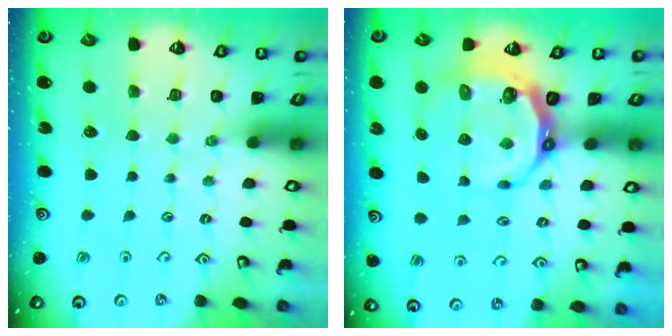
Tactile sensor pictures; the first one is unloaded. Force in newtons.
{"total": 8.9, "press": 7.9, "slide": 4.1}